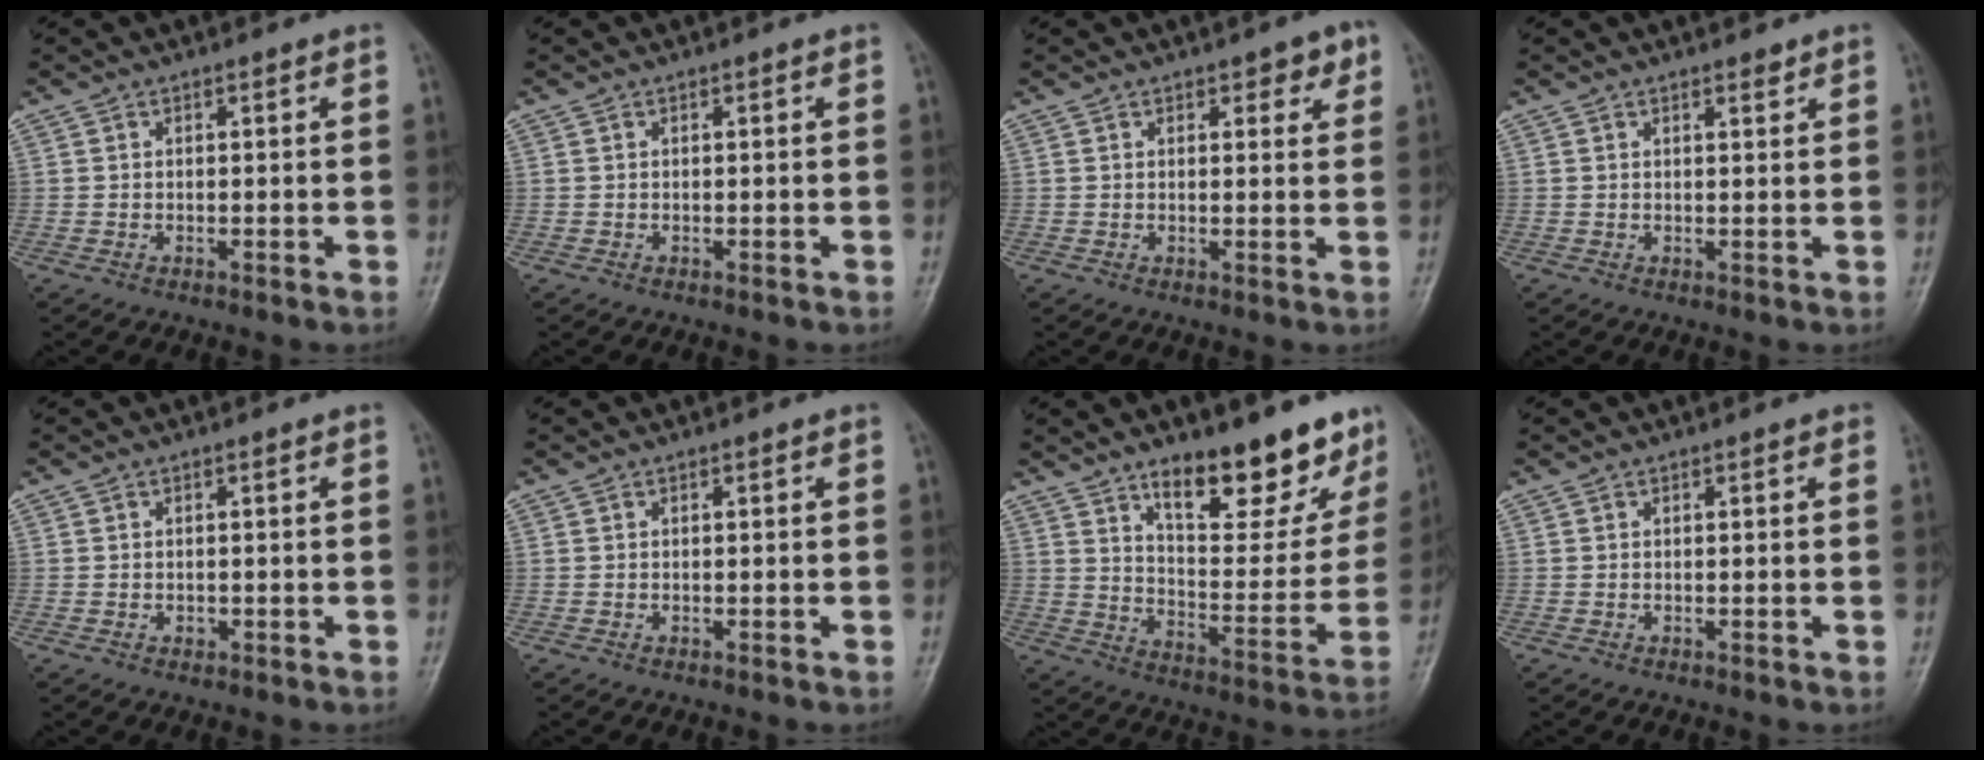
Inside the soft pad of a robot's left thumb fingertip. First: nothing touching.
{"total": 0.0}
{"total": 3.9, "force": [2.1, 1.9, 2.7], "torque": [-0.012, -0.007, 0.022]}
{"total": 1.3, "force": [1.1, 0.4, 0.7], "torque": [-0.007, -0.007, 0.015]}
{"total": 0.7, "force": [-0.2, 0.6, 0.4], "torque": [-0.003, 0.000, -0.002]}
{"total": 0.0}
{"total": 19.3, "force": [13.4, 6.9, 12.0], "torque": [-0.113, -0.087, 0.203]}
{"total": 0.6, "force": [0.4, 0.2, 0.4], "torque": [-0.006, 0.000, 0.000]}